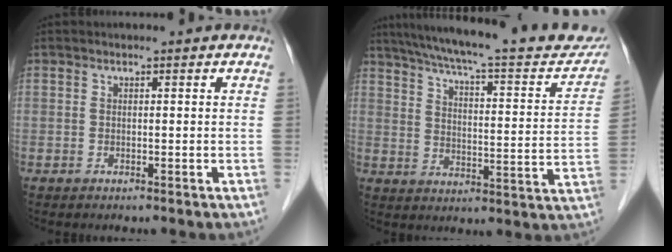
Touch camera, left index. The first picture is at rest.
{"total": 25.5, "force": [22.0, 3.8, 12.2], "torque": [-0.187, -0.028, 0.279]}